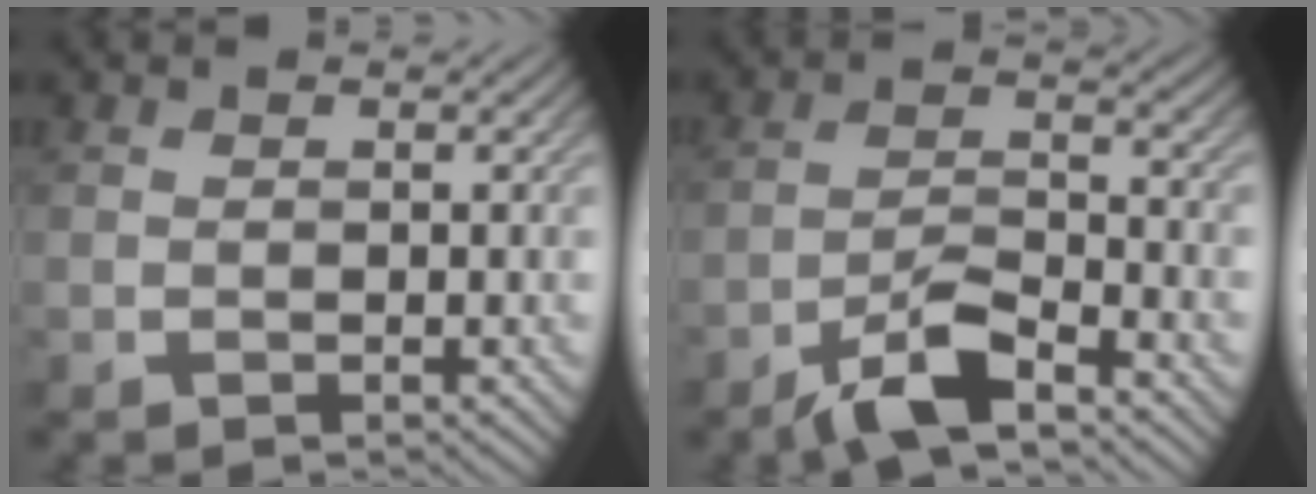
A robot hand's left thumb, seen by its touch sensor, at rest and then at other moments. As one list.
[{"total": 6.5, "force": [-4.7, 1.4, 4.2], "torque": [-0.082, 0.003, -0.094]}]